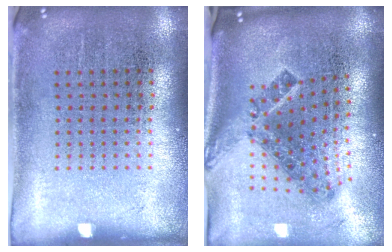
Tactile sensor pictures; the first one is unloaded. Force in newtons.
{"total": 1.9, "press": 1.3, "slide": 1.4}